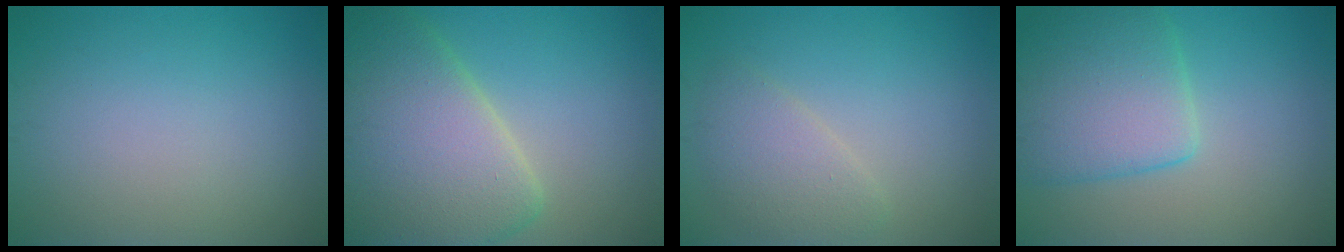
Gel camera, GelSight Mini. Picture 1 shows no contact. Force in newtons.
{"total": 9.8, "press": 9.8, "slide": 1.0}
{"total": 2.7, "press": 2.7, "slide": 0.2}
{"total": 6.8, "press": 6.8, "slide": 0.2}